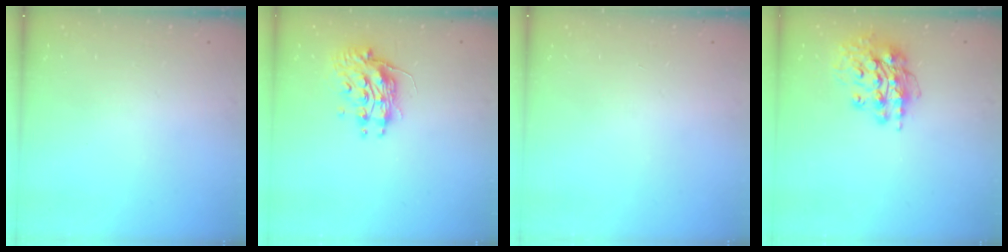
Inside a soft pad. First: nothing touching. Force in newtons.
{"total": 10.6, "press": 10.6, "slide": 0.7}
{"total": 0.0}
{"total": 15.0, "press": 14.9, "slide": 1.6}